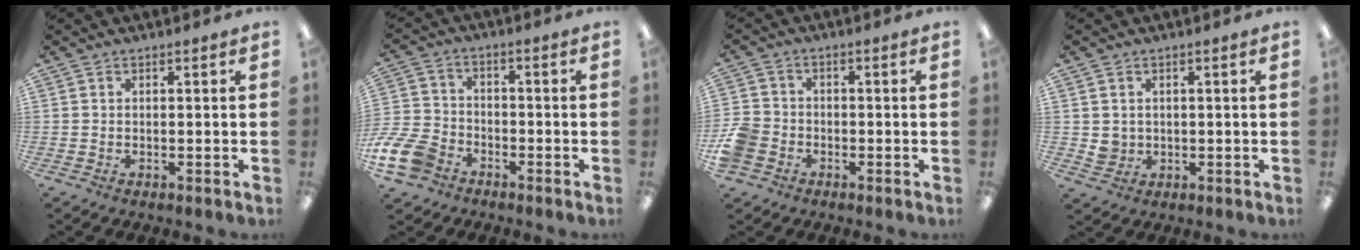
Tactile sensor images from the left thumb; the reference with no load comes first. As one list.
[{"total": 10.7, "force": [-6.3, 7.0, 5.1], "torque": [-0.117, 0.038, -0.116]}, {"total": 6.0, "force": [-2.7, 4.8, 2.4], "torque": [-0.057, 0.017, -0.049]}, {"total": 2.9, "force": [0.4, 2.8, 0.5], "torque": [-0.015, 0.003, 0.009]}]